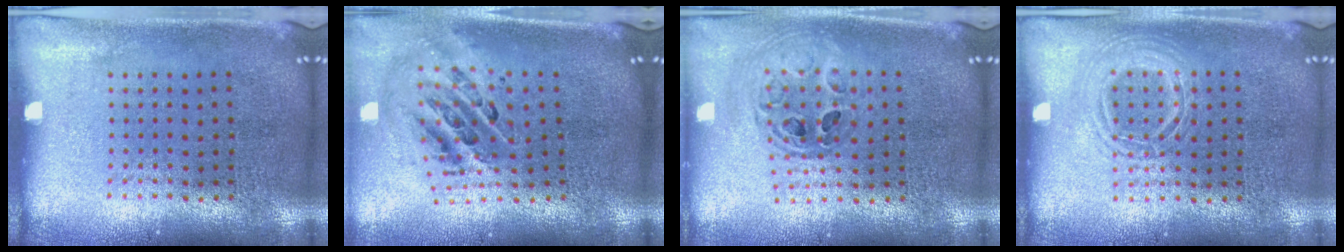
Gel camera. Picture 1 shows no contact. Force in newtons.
{"total": 1.6, "press": 1.3, "slide": 0.8}
{"total": 0.8, "press": 0.7, "slide": 0.2}
{"total": 1.2, "press": 1.2, "slide": 0.1}